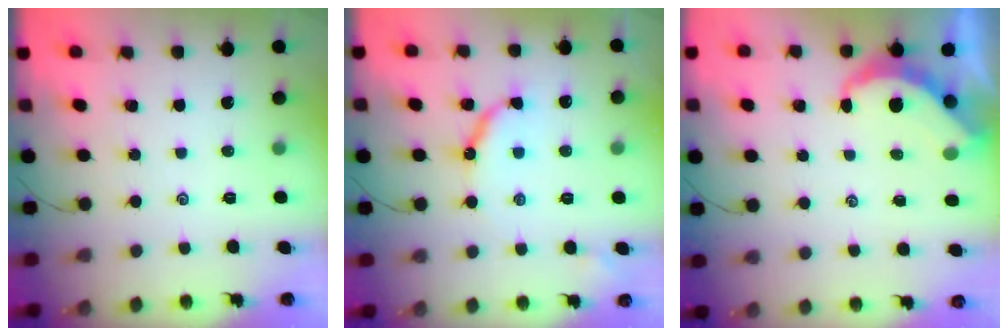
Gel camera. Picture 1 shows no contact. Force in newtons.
{"total": 9.9, "press": 9.9, "slide": 0.7}
{"total": 5.5, "press": 5.5, "slide": 0.3}